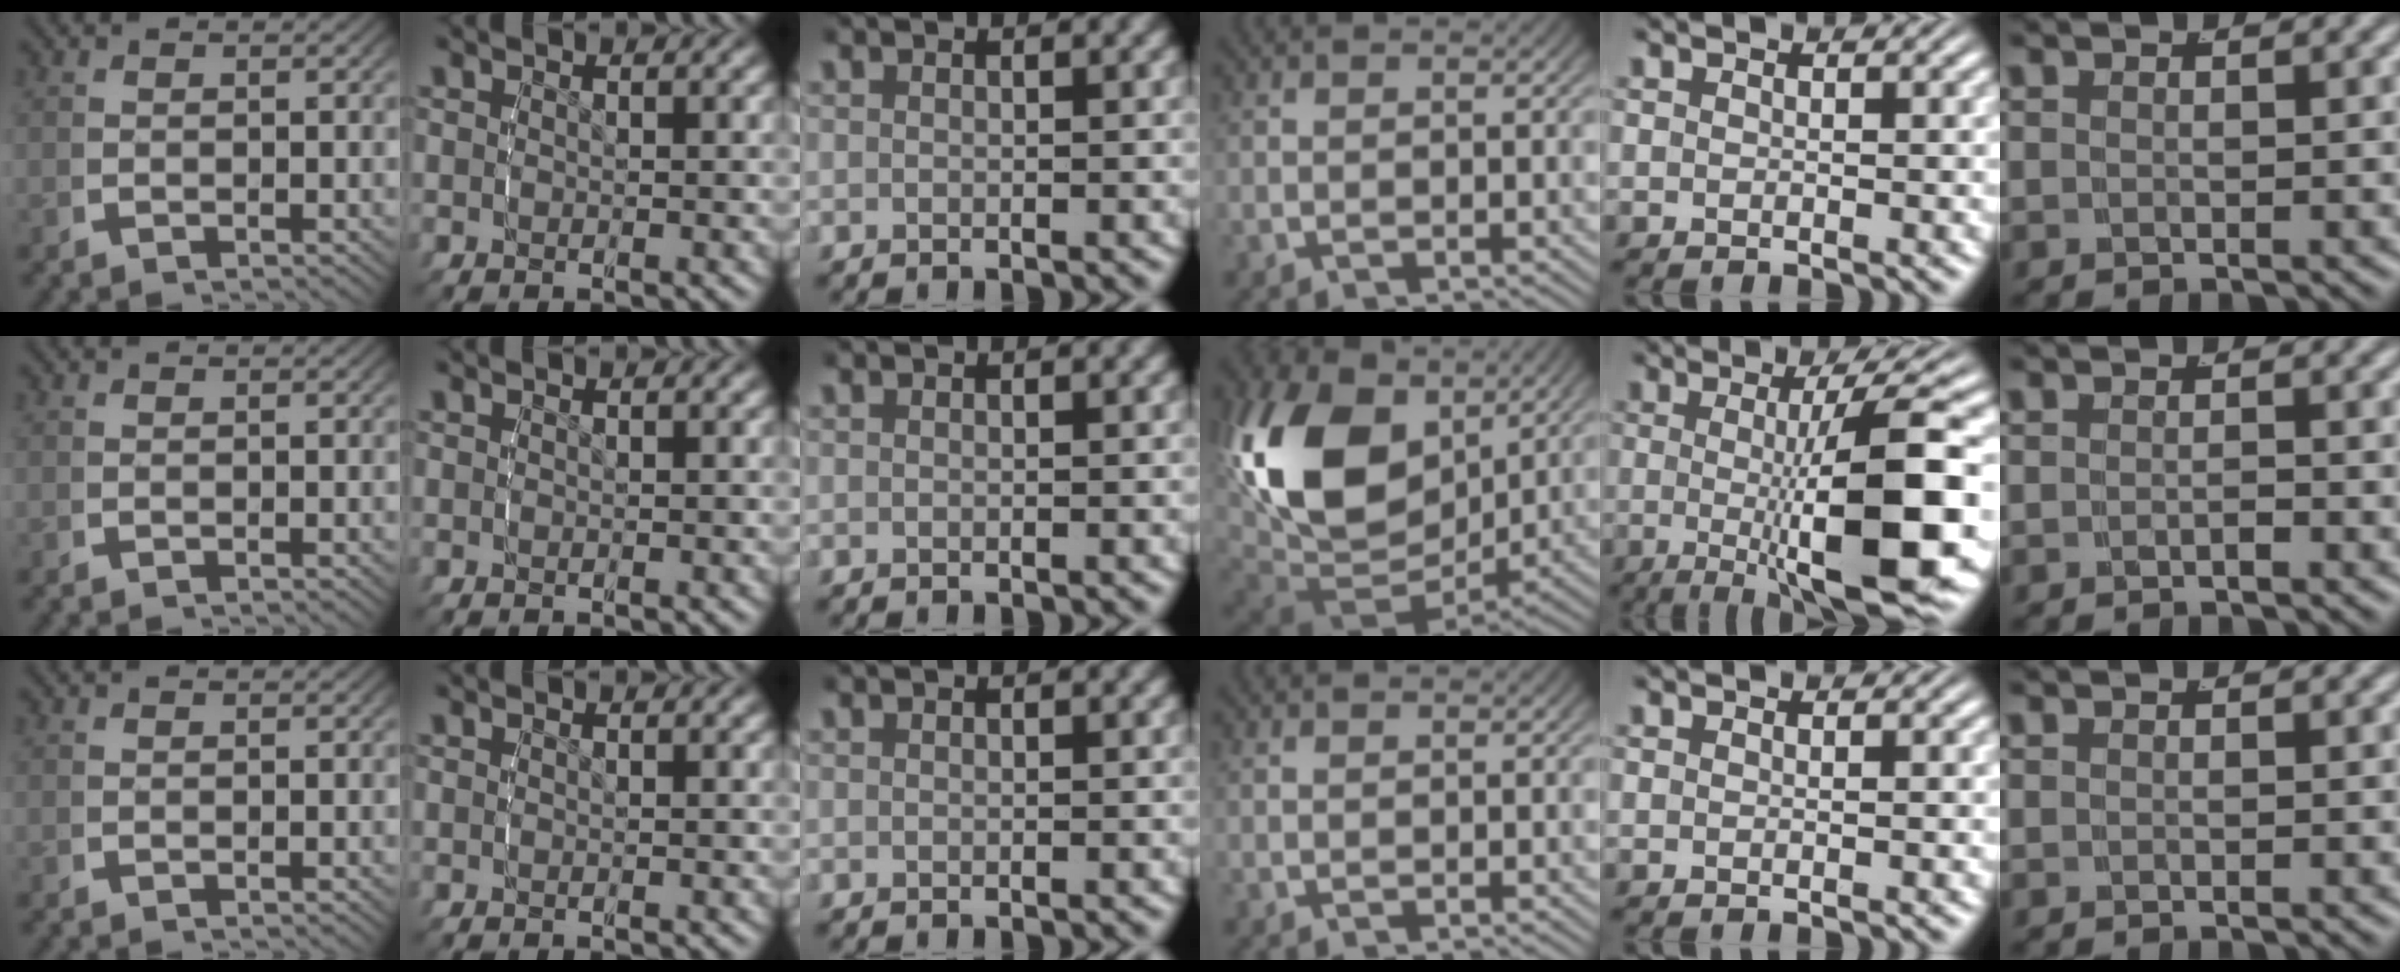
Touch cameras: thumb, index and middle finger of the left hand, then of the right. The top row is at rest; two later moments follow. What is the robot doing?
{"motion": "lift_and_place", "object": "lipstick"}